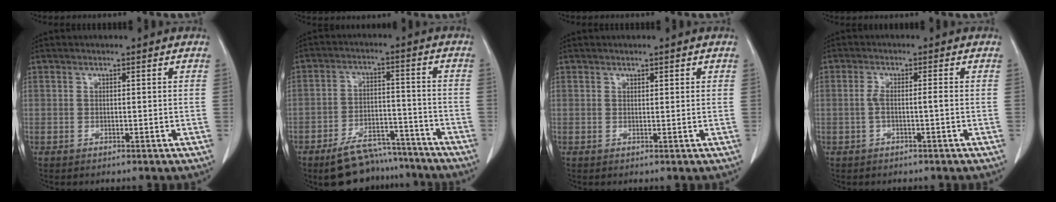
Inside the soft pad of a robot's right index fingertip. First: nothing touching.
{"total": 10.8, "force": [-9.2, 4.4, 3.5], "torque": [-0.046, 0.022, -0.146]}
{"total": 0.8, "force": [0.5, 0.2, 0.6], "torque": [-0.009, -0.001, 0.007]}
{"total": 2.3, "force": [-0.6, 0.2, 2.2], "torque": [-0.044, 0.006, -0.011]}